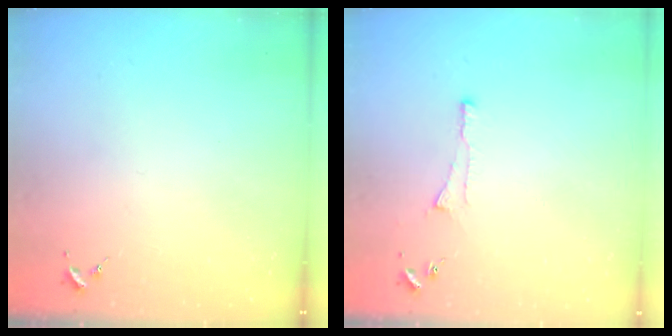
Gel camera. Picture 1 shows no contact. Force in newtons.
{"total": 5.2, "press": 5.2, "slide": 0.5}